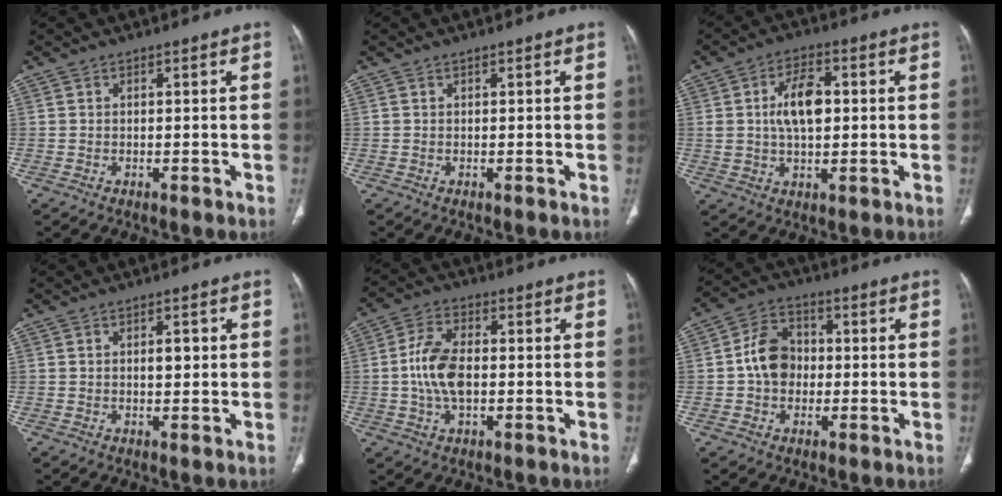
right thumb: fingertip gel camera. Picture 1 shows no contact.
{"total": 0.0}
{"total": 9.0, "force": [1.2, 5.0, 7.4], "torque": [-0.117, 0.006, 0.022]}
{"total": 2.5, "force": [0.3, 1.3, 2.1], "torque": [-0.025, 0.001, 0.003]}
{"total": 9.1, "force": [-0.5, 5.0, 7.6], "torque": [-0.147, 0.011, -0.014]}
{"total": 8.7, "force": [-0.3, 6.9, 5.3], "torque": [-0.070, 0.022, -0.015]}